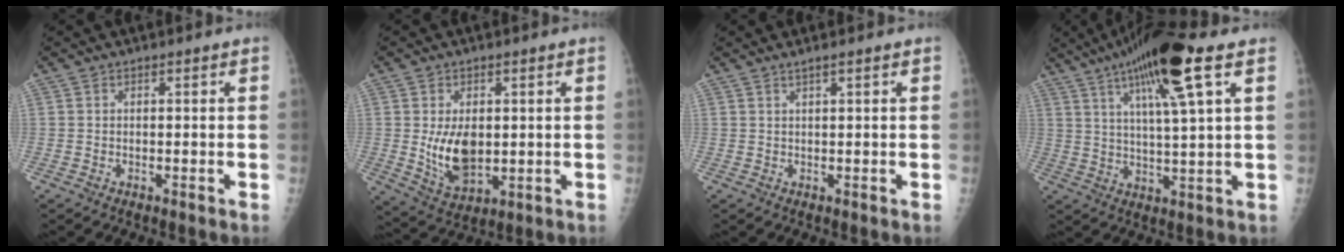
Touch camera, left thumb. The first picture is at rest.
{"total": 8.7, "force": [0.3, 5.3, 6.9], "torque": [-0.100, -0.020, 0.024]}
{"total": 1.3, "force": [0.9, -0.1, 0.9], "torque": [-0.012, -0.001, 0.019]}
{"total": 16.1, "force": [8.0, 2.1, 13.8], "torque": [-0.234, -0.012, 0.137]}